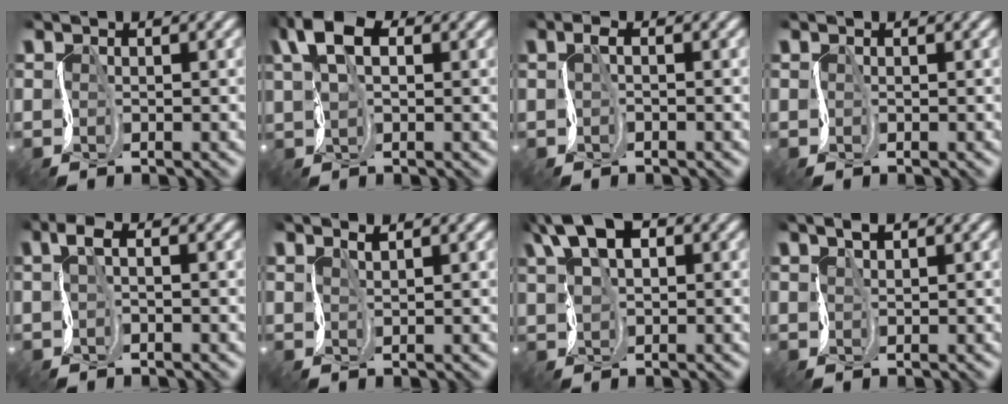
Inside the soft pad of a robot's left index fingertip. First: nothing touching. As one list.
[{"total": 6.3, "force": [1.7, 3.8, 4.8], "torque": [-0.112, 0.016, 0.019]}, {"total": 1.3, "force": [-0.6, 0.5, 1.0], "torque": [-0.023, 0.000, -0.015]}, {"total": 0.0}, {"total": 2.2, "force": [-0.3, 1.1, 1.8], "torque": [-0.043, 0.002, -0.011]}, {"total": 1.3, "force": [0.6, 0.2, 1.2], "torque": [-0.016, 0.005, -0.001]}, {"total": 7.3, "force": [2.6, 4.3, 5.3], "torque": [-0.108, 0.028, 0.030]}, {"total": 1.5, "force": [0.6, 0.6, 1.2], "torque": [-0.028, 0.000, 0.012]}]